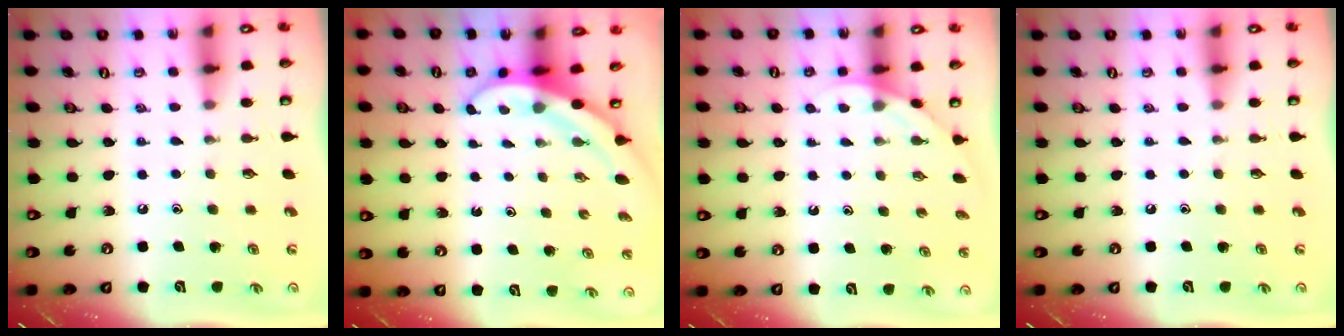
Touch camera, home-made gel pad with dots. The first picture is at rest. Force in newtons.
{"total": 3.9, "press": 3.9, "slide": 0.2}
{"total": 2.0, "press": 2.0, "slide": 0.0}
{"total": 0.0}